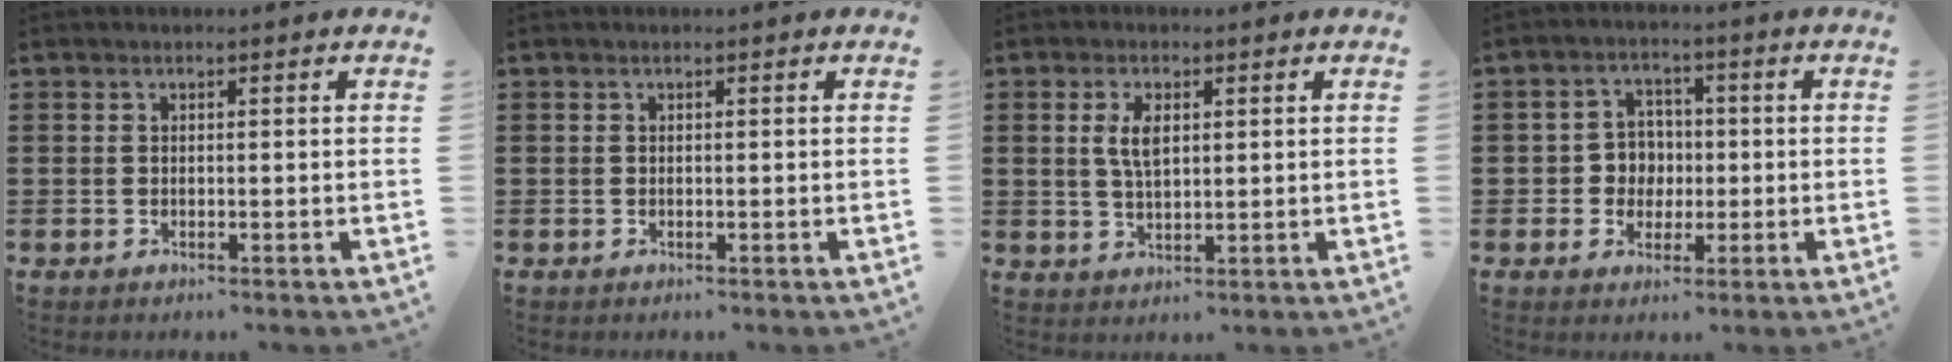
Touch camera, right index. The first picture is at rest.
{"total": 0.0}
{"total": 4.3, "force": [1.1, 1.9, 3.7], "torque": [-0.078, 0.009, 0.017]}
{"total": 4.5, "force": [-0.3, 4.3, 1.3], "torque": [-0.042, 0.013, -0.009]}